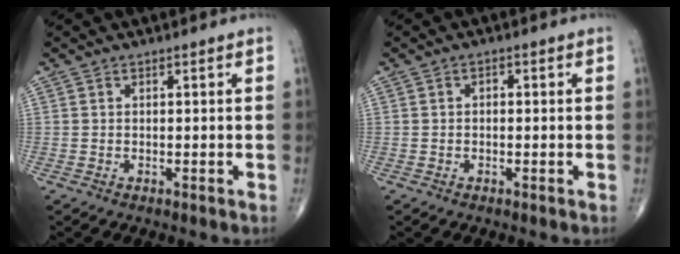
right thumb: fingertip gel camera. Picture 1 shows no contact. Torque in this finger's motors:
{"motor_torque": [-0.36, -0.15, 0.12, 0.18, 0.02]}